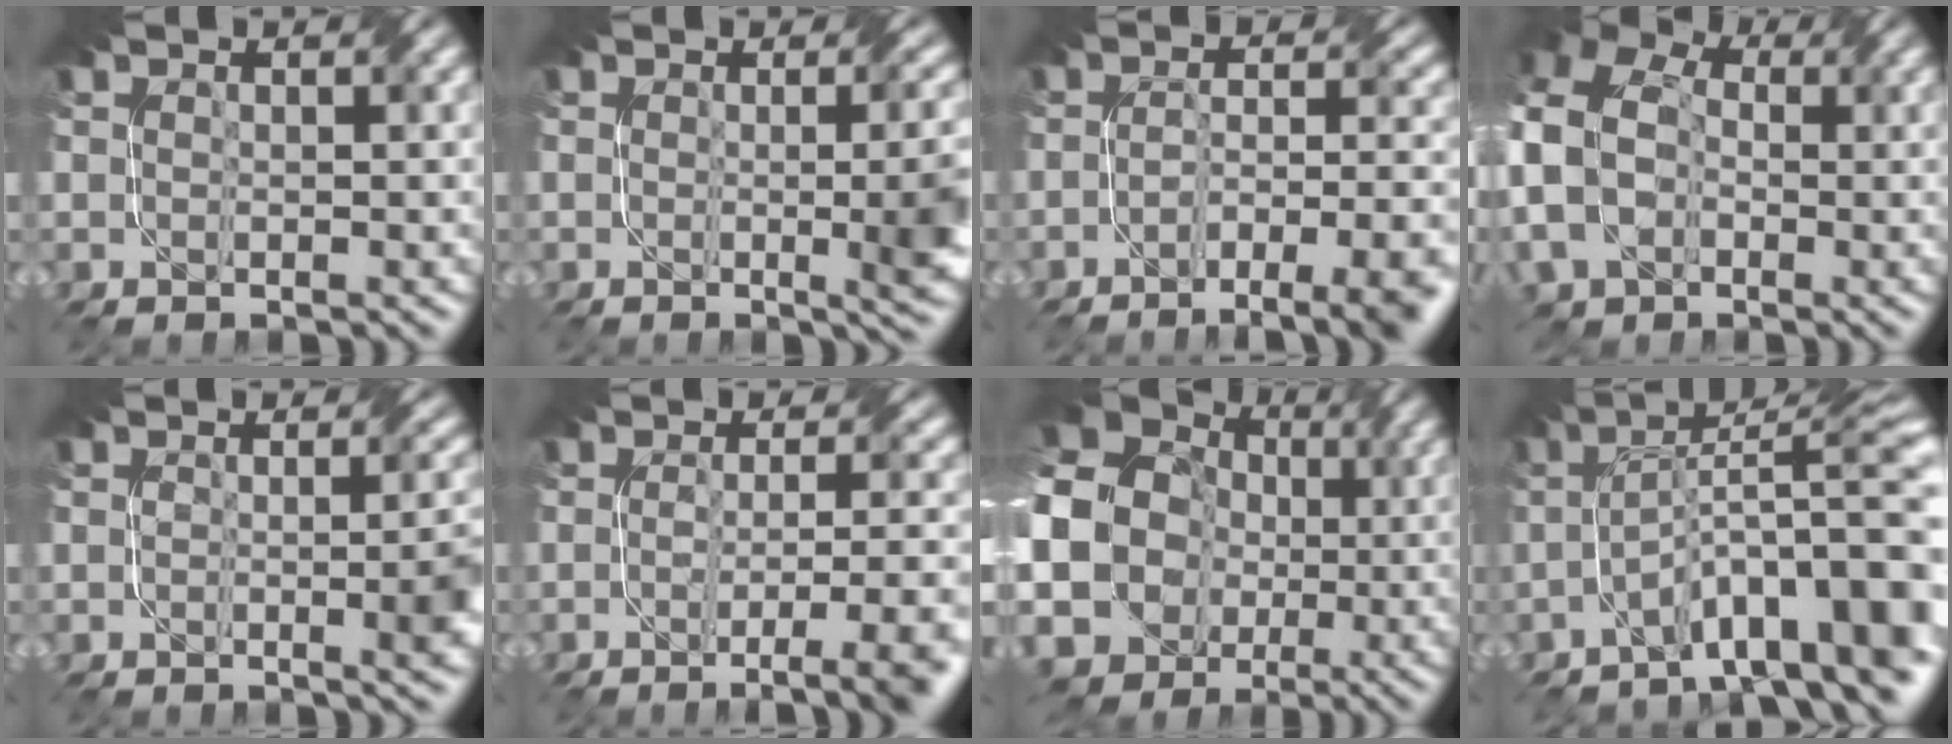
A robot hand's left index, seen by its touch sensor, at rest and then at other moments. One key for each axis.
{"total": 7.6, "fx": -0.3, "fy": 3.0, "fz": 7.0, "tx": -0.047, "ty": -0.001, "tz": -0.004}
{"total": 7.3, "fx": -4.2, "fy": 1.7, "fz": 5.7, "tx": -0.074, "ty": 0.003, "tz": -0.066}
{"total": 11.5, "fx": -1.2, "fy": 8.5, "fz": 7.6, "tx": -0.172, "ty": -0.009, "tz": -0.027}
{"total": 4.1, "fx": -0.6, "fy": 1.3, "fz": 3.8, "tx": -0.046, "ty": -0.003, "tz": -0.006}
{"total": 7.0, "fx": -2.5, "fy": 1.8, "fz": 6.3, "tx": -0.069, "ty": -0.006, "tz": -0.034}
{"total": 22.1, "fx": -2.2, "fy": 20.6, "fz": 7.9, "tx": -0.203, "ty": -0.011, "tz": -0.087}
{"total": 11.4, "fx": -4.7, "fy": 2.7, "fz": 10.1, "tx": -0.137, "ty": 0.024, "tz": -0.071}